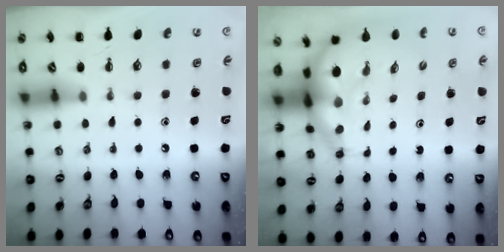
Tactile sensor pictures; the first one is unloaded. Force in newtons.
{"total": 7.7, "press": 7.3, "slide": 2.5}